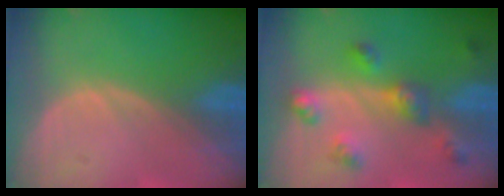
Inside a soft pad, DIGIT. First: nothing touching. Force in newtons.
{"total": 5.9, "press": 5.8, "slide": 0.9}